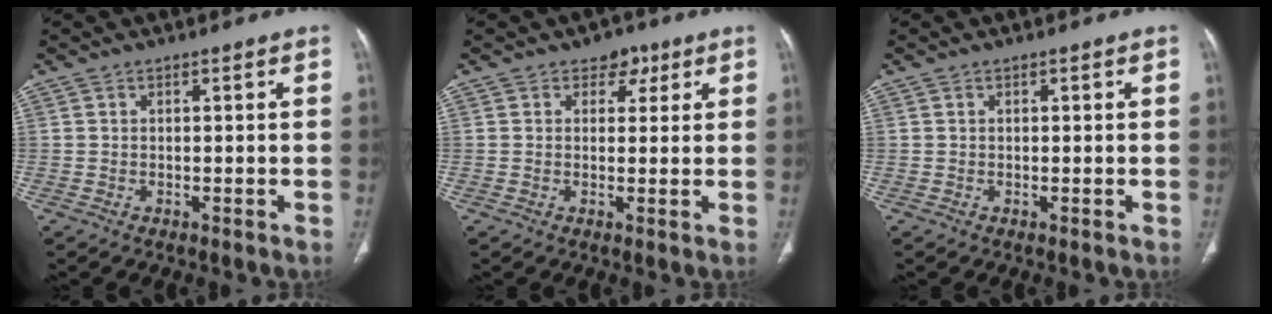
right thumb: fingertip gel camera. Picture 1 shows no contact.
{"total": 3.7, "force": [2.0, 2.8, 1.4], "torque": [0.014, -0.005, 0.022]}
{"total": 0.0}